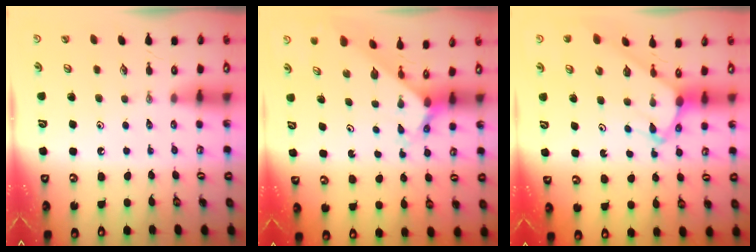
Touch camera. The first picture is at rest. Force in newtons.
{"total": 2.1, "press": 2.1, "slide": 0.2}
{"total": 7.6, "press": 7.5, "slide": 0.8}